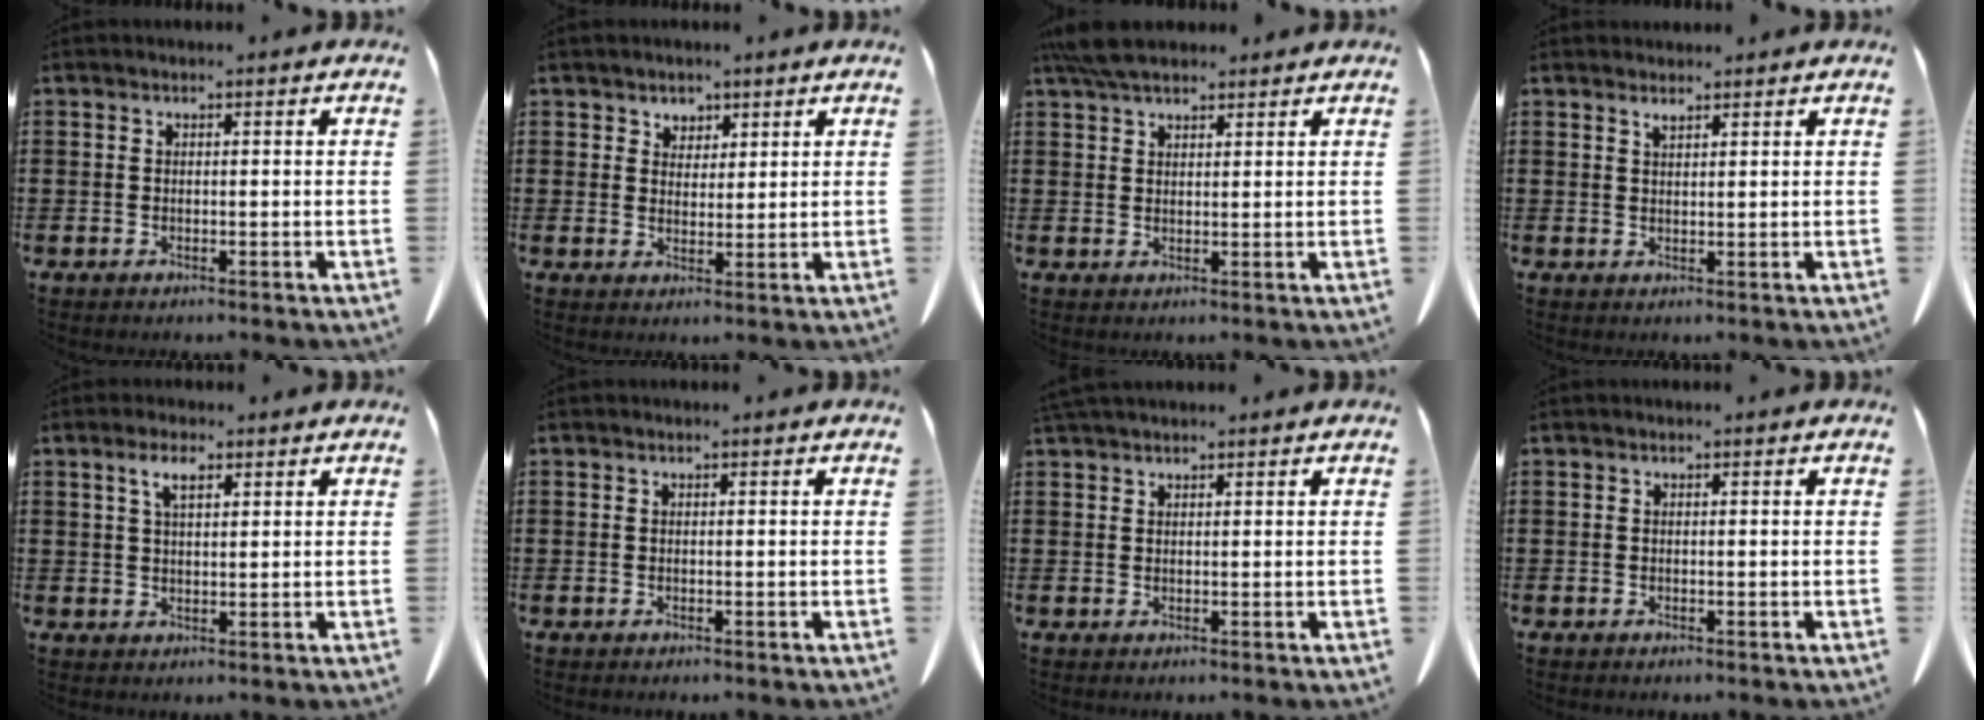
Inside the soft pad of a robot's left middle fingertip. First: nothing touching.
{"total": 2.7, "force": [2.1, 1.7, 0.1], "torque": [-0.011, 0.008, 0.039]}
{"total": 5.1, "force": [4.3, 1.4, 2.5], "torque": [-0.059, -0.002, 0.081]}
{"total": 1.4, "force": [1.3, 0.1, 0.5], "torque": [-0.012, -0.001, 0.024]}
{"total": 3.8, "force": [2.1, 1.2, 2.9], "torque": [-0.055, 0.004, 0.035]}
{"total": 0.0}
{"total": 1.4, "force": [1.3, 0.1, 0.5], "torque": [-0.012, 0.000, 0.026]}
{"total": 0.0}